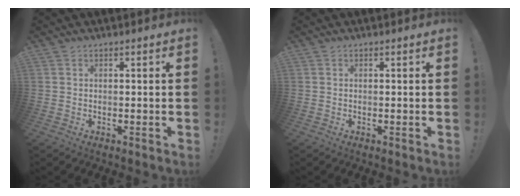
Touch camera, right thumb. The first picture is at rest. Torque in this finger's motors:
{"motor_torque": [-0.06, 0.10, 0.15, -0.09, -0.02]}